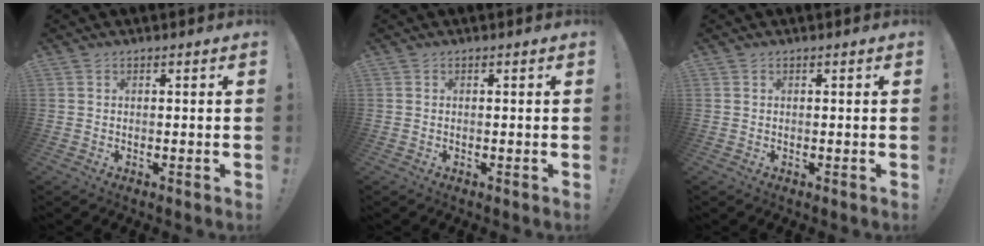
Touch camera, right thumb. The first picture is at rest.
{"total": 0.0}
{"total": 0.0}